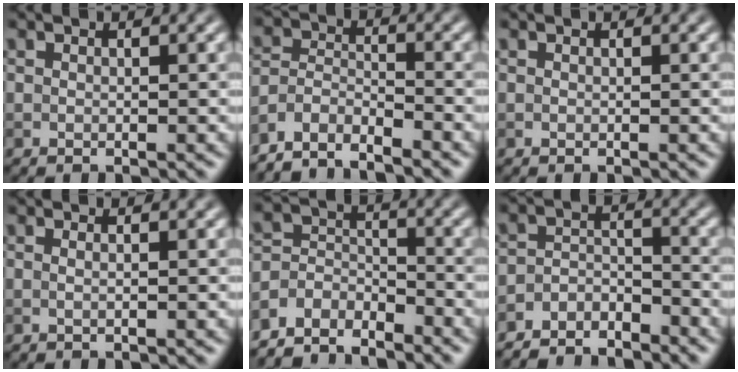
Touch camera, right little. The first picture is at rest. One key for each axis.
{"total": 4.6, "fx": -4.2, "fy": 1.2, "fz": 1.2, "tx": -0.017, "ty": -0.001, "tz": -0.090}
{"total": 0.0}
{"total": 0.8, "fx": 0.2, "fy": 0.3, "fz": 0.7, "tx": -0.008, "ty": -0.008, "tz": -0.005}
{"total": 5.8, "fx": -5.2, "fy": 2.4, "fz": 1.4, "tx": -0.026, "ty": -0.001, "tz": -0.103}
{"total": 4.9, "fx": -4.6, "fy": 1.3, "fz": 1.1, "tx": -0.016, "ty": -0.006, "tz": -0.086}